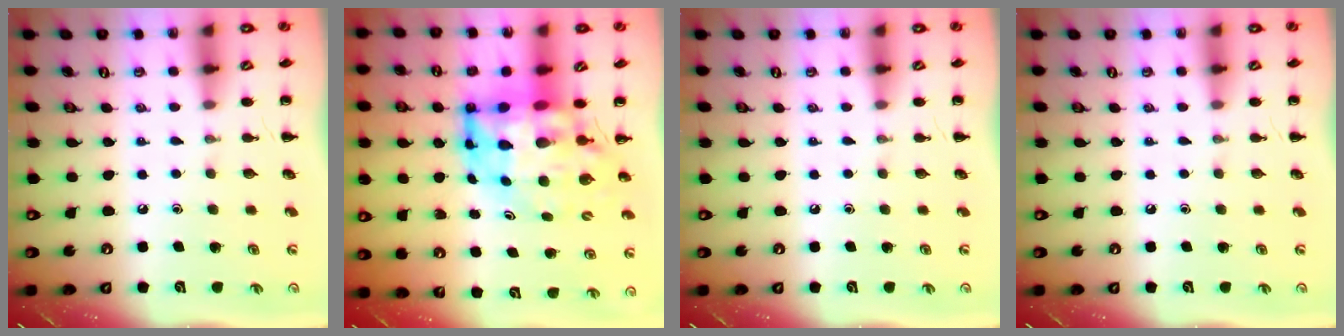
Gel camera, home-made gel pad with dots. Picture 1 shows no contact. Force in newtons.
{"total": 11.8, "press": 11.3, "slide": 3.2}
{"total": 0.0}
{"total": 0.0}